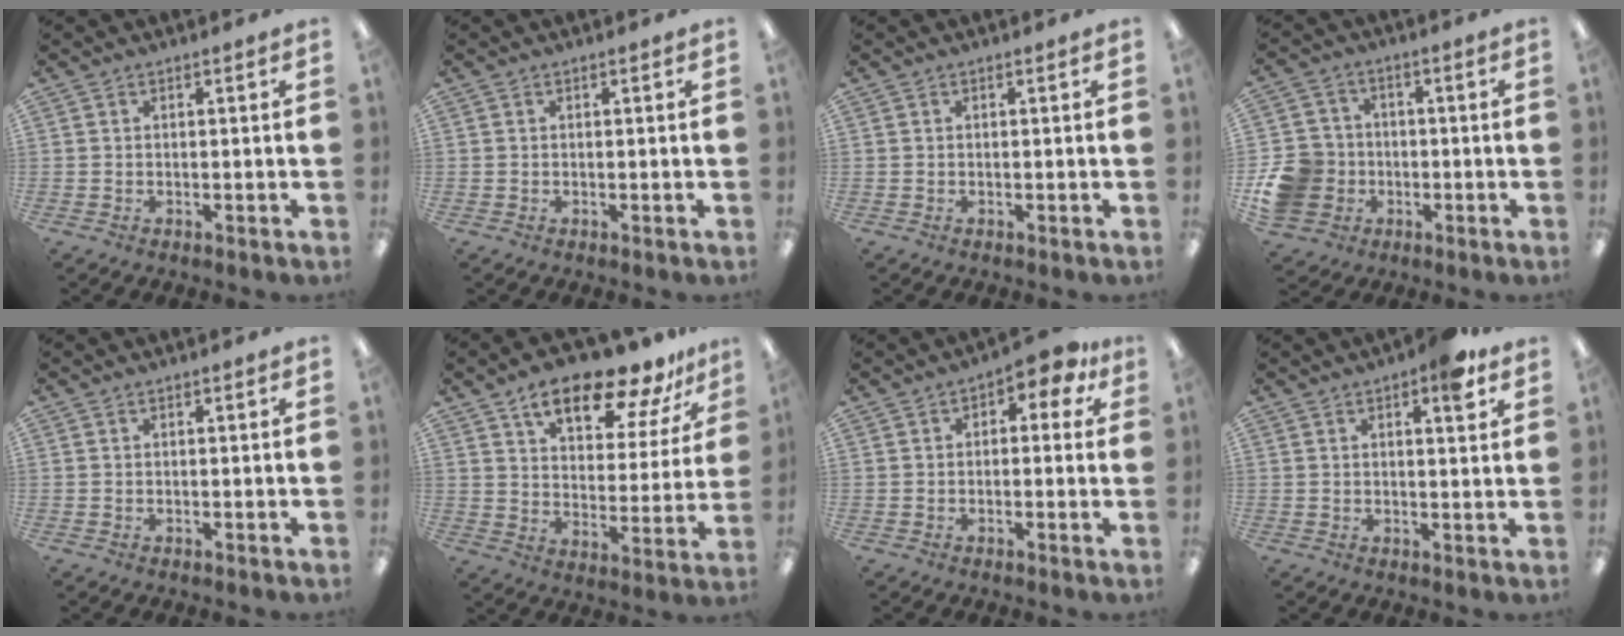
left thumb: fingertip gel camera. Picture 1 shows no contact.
{"total": 0.0}
{"total": 0.0}
{"total": 11.5, "force": [-3.1, 10.5, 3.7], "torque": [-0.087, 0.030, -0.049]}
{"total": 0.0}
{"total": 17.6, "force": [13.0, 6.5, 9.9], "torque": [-0.159, -0.069, 0.220]}
{"total": 4.9, "force": [1.8, 2.8, 3.6], "torque": [-0.043, -0.003, 0.023]}
{"total": 6.0, "force": [3.6, 1.9, 4.4], "torque": [-0.056, -0.012, 0.055]}